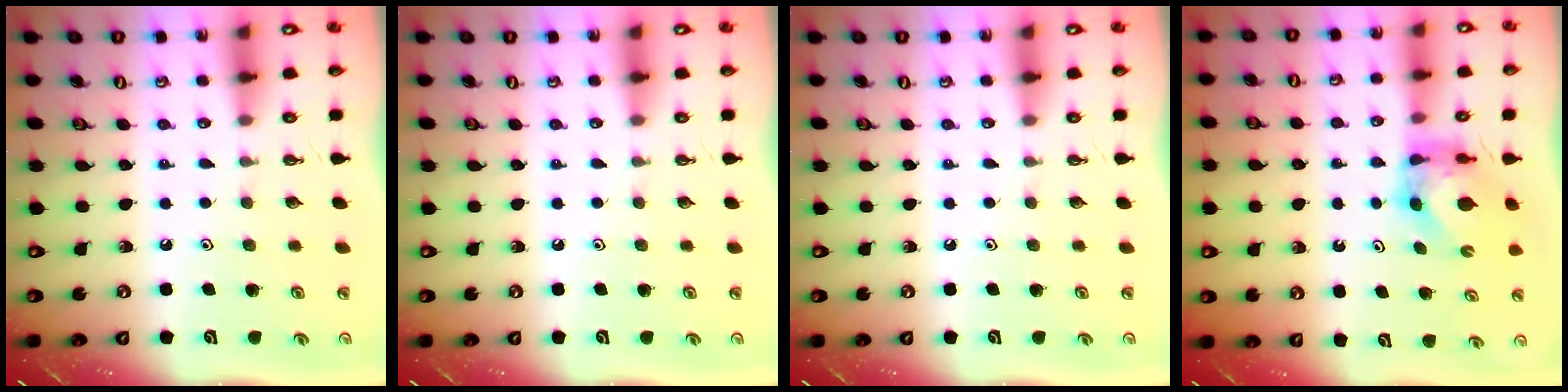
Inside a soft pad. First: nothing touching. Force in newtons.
{"total": 0.0}
{"total": 0.0}
{"total": 6.0, "press": 6.0, "slide": 0.3}